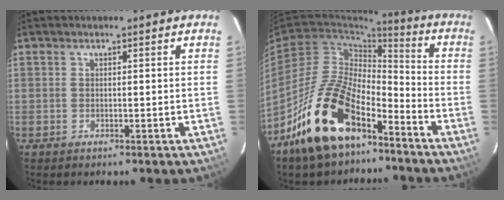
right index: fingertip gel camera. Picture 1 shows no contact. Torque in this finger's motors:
{"motor_torque": [0.94, -0.80, 1.05, 0.21]}